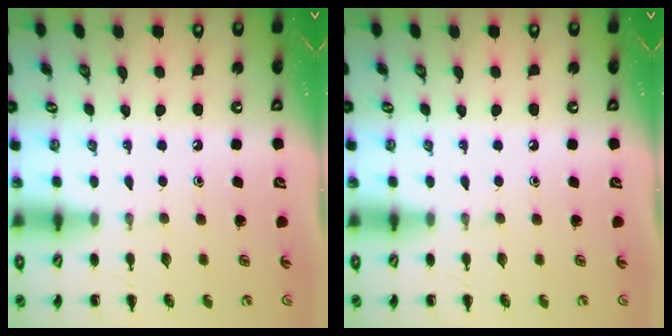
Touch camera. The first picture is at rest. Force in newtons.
{"total": 0.0}